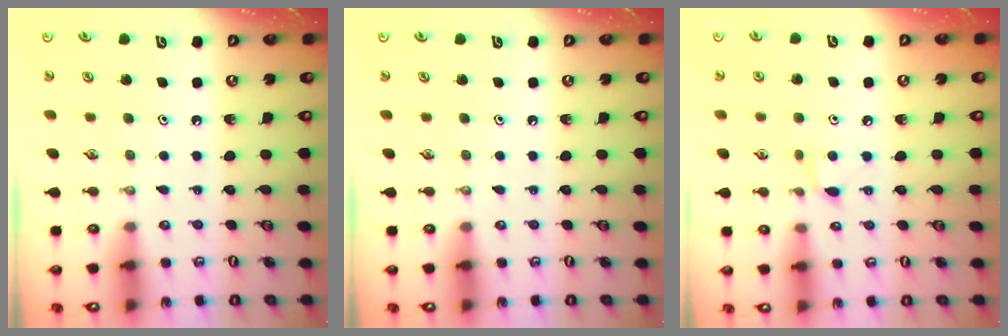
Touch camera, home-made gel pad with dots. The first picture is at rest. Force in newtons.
{"total": 0.0}
{"total": 5.7, "press": 5.7, "slide": 0.8}